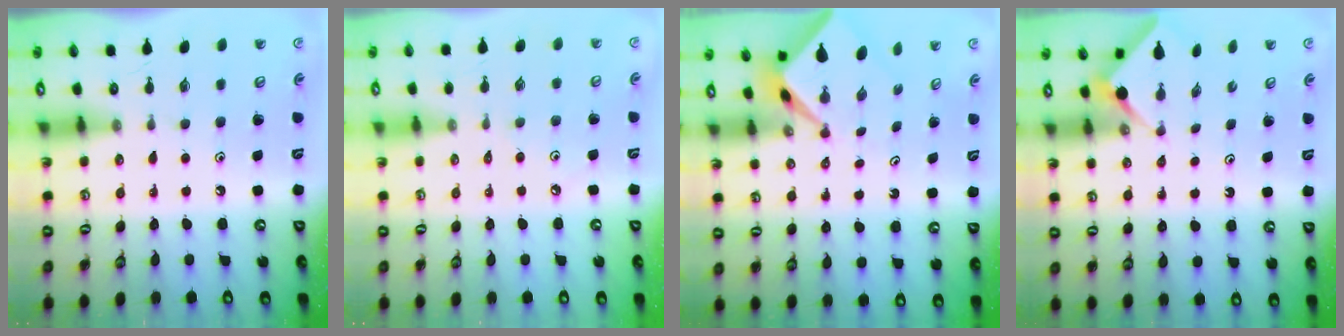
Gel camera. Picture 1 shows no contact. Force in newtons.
{"total": 2.4, "press": 2.3, "slide": 0.5}
{"total": 2.4, "press": 2.4, "slide": 0.2}
{"total": 3.7, "press": 3.6, "slide": 0.5}